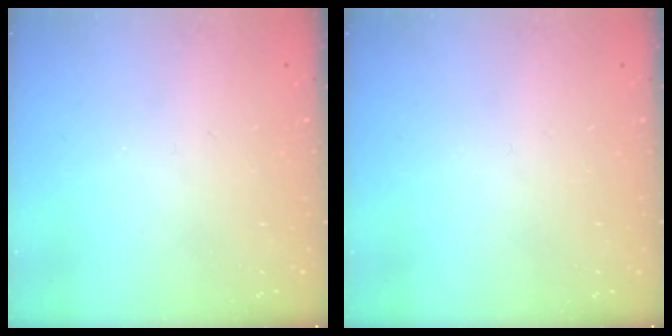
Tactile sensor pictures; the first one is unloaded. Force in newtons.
{"total": 0.0}